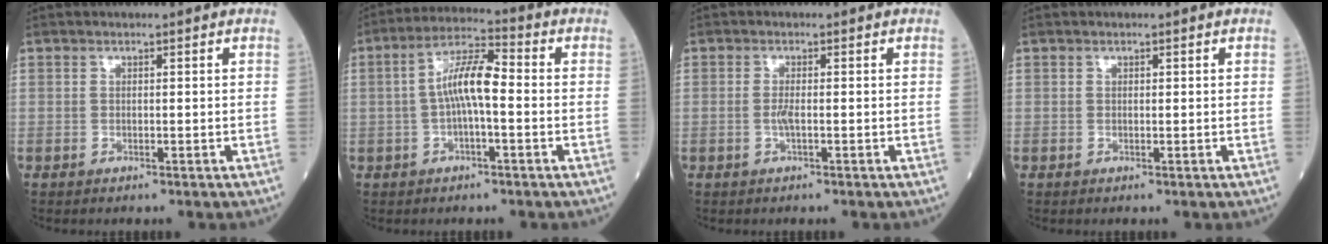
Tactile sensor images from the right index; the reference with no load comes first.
{"total": 7.7, "force": [-0.3, 1.7, 7.5], "torque": [-0.144, 0.023, -0.011]}
{"total": 1.3, "force": [-0.3, 0.1, 1.2], "torque": [-0.029, -0.001, -0.007]}
{"total": 0.0}